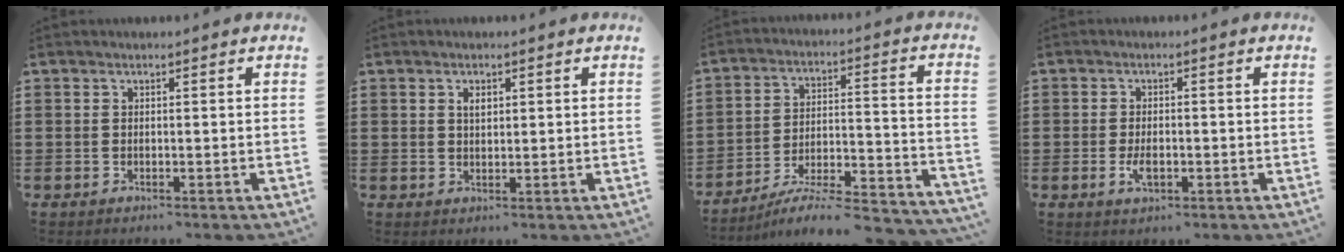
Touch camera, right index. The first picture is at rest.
{"total": 1.6, "force": [0.6, 0.8, 1.2], "torque": [-0.026, 0.003, 0.011]}
{"total": 6.1, "force": [-5.6, 0.1, 2.5], "torque": [-0.038, -0.012, -0.111]}
{"total": 3.0, "force": [-0.8, 1.2, 2.6], "torque": [-0.057, -0.005, -0.014]}